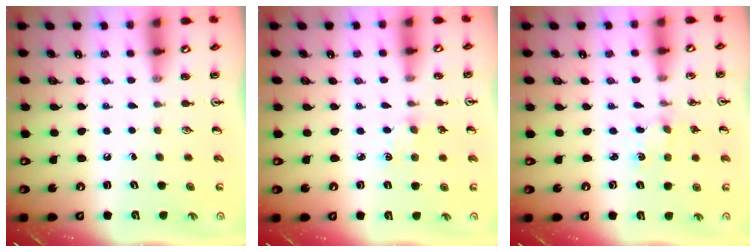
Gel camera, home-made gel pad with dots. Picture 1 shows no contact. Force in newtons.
{"total": 1.7, "press": 1.7, "slide": 0.3}
{"total": 1.2, "press": 1.2, "slide": 0.2}